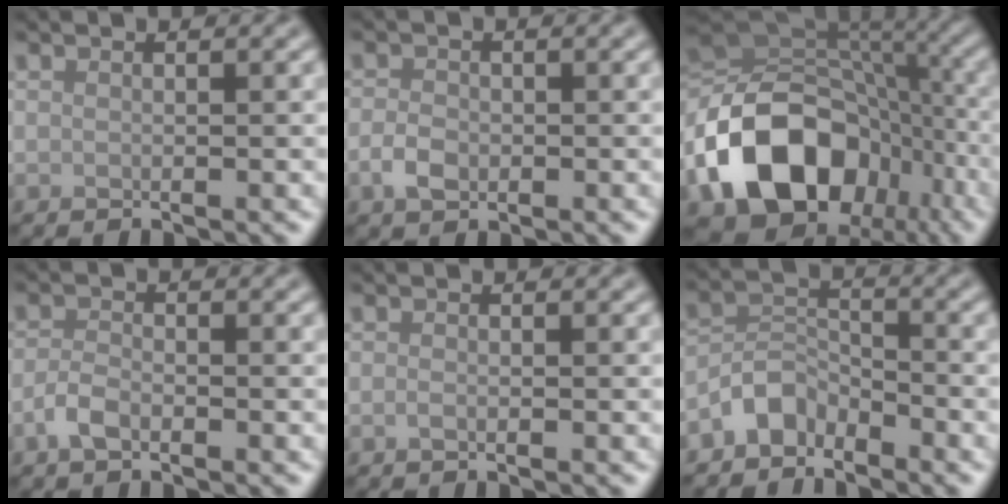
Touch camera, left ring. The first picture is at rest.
{"total": 2.2, "force": [-0.7, 1.5, 1.4], "torque": [-0.028, -0.002, -0.017]}
{"total": 16.1, "force": [-6.6, 11.7, 9.0], "torque": [-0.171, -0.011, -0.117]}
{"total": 1.9, "force": [-1.1, 0.9, 1.3], "torque": [-0.026, 0.002, -0.026]}
{"total": 0.6, "force": [-0.3, 0.2, 0.5], "torque": [-0.010, -0.002, -0.005]}
{"total": 3.3, "force": [-2.6, 1.7, 1.0], "torque": [-0.016, 0.012, -0.062]}